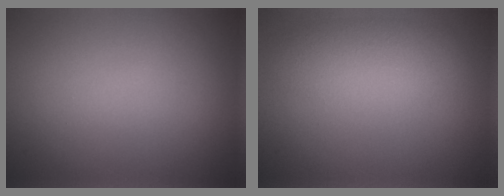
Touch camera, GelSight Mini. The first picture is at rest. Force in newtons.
{"total": 3.7, "press": 3.7, "slide": 0.2}